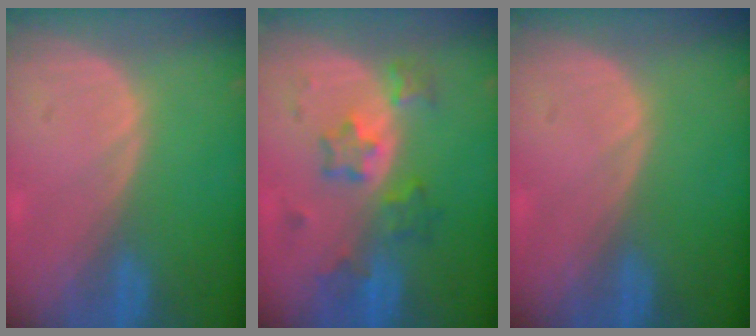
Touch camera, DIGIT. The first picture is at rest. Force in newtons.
{"total": 5.9, "press": 5.9, "slide": 0.8}
{"total": 0.0}